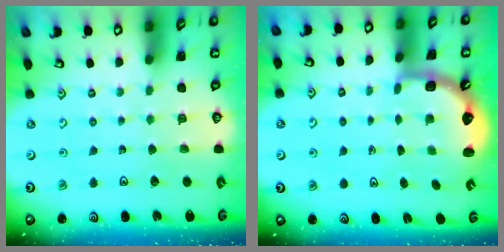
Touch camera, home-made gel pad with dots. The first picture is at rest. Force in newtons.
{"total": 2.6, "press": 2.3, "slide": 1.3}